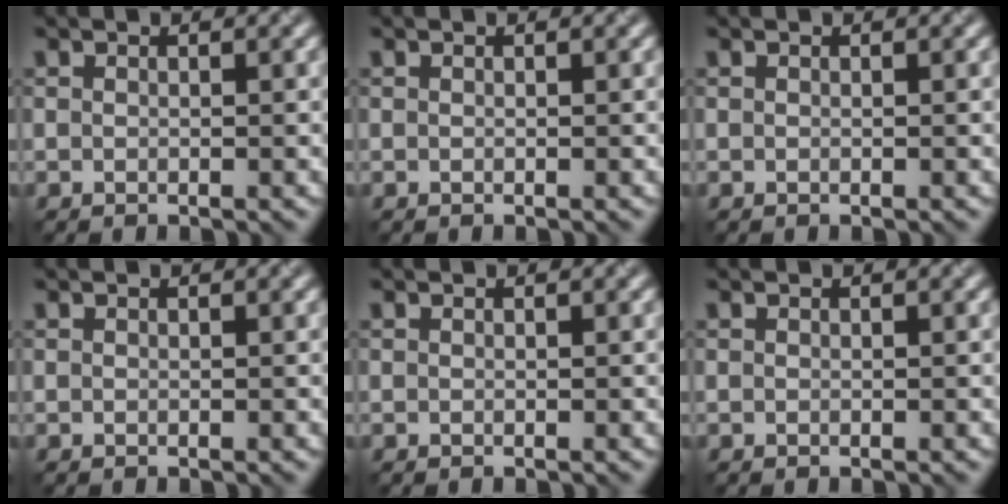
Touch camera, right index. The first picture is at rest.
{"total": 0.0}
{"total": 0.0}
{"total": 0.0}
{"total": 0.0}
{"total": 0.0}